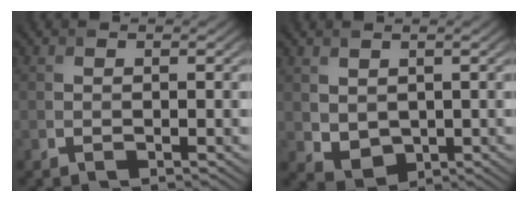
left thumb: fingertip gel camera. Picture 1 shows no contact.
{"total": 3.3, "force": [1.1, 2.5, 1.7], "torque": [-0.048, -0.011, 0.030]}